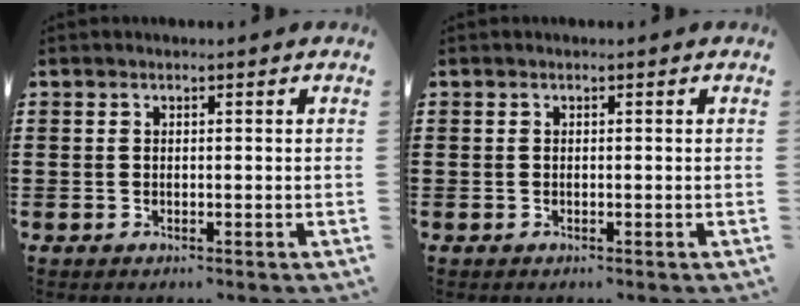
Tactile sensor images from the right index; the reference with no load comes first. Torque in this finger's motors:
{"motor_torque": [0.00, 0.00, 0.00, 0.00]}